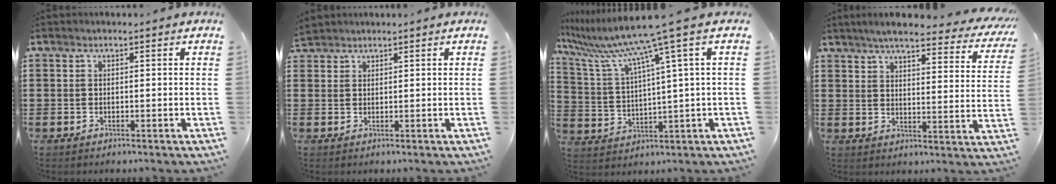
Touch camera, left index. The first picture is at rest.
{"total": 1.4, "force": [1.4, 0.2, 0.0], "torque": [-0.004, 0.000, 0.027]}
{"total": 10.0, "force": [6.9, -1.0, 7.2], "torque": [-0.174, -0.043, 0.105]}
{"total": 5.8, "force": [5.0, 0.2, 2.8], "torque": [-0.066, -0.028, 0.083]}